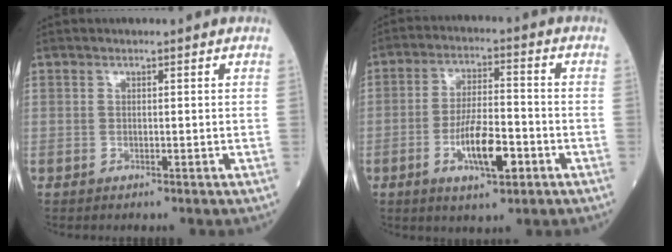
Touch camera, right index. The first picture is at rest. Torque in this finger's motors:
{"motor_torque": [0.52, 0.02, 0.19, 0.12]}